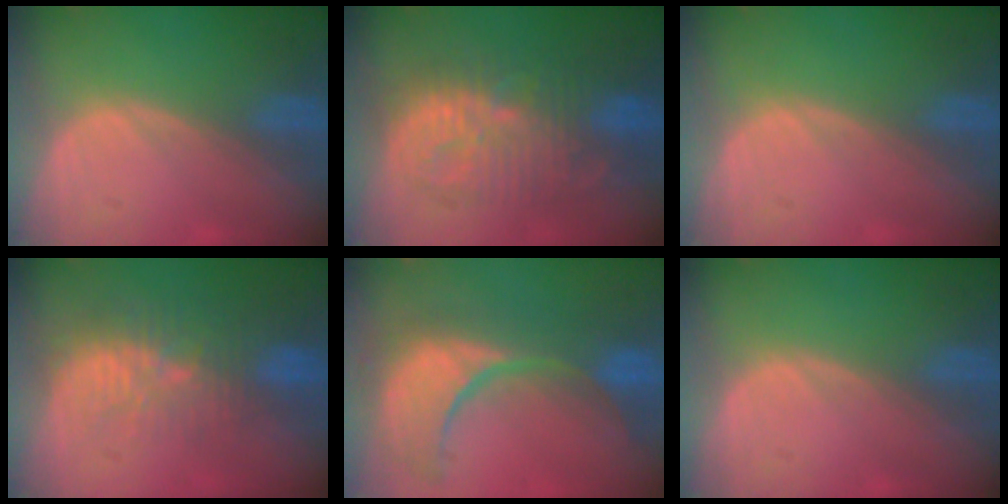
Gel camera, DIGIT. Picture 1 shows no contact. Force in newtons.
{"total": 10.4, "press": 10.4, "slide": 0.4}
{"total": 0.0}
{"total": 9.3, "press": 8.6, "slide": 3.6}
{"total": 12.1, "press": 11.0, "slide": 5.1}
{"total": 0.0}